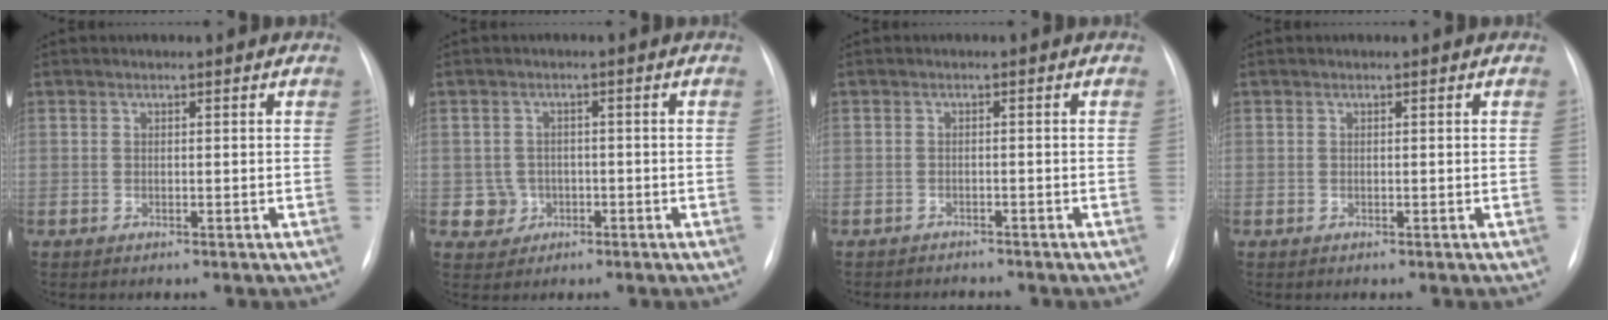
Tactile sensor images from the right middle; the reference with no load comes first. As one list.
[{"total": 3.0, "force": [-0.7, 2.9, 0.0], "torque": [0.008, 0.009, -0.009]}, {"total": 2.5, "force": [-2.4, 0.7, 0.1], "torque": [0.002, -0.005, -0.033]}, {"total": 0.0}]